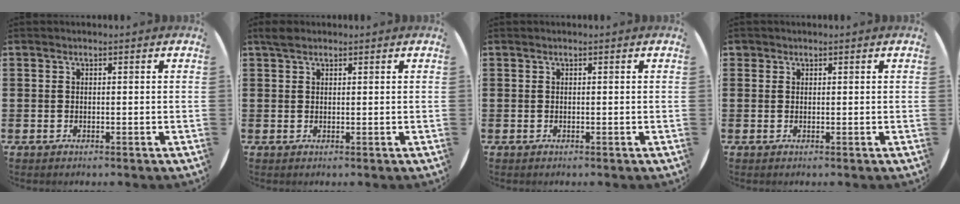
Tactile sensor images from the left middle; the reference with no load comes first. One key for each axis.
{"total": 1.4, "fx": 1.2, "fy": 0.6, "fz": 0.5, "tx": -0.004, "ty": 0.002, "tz": 0.020}
{"total": 0.0}
{"total": 0.6, "fx": 0.5, "fy": 0.4, "fz": -0.1, "tx": 0.001, "ty": 0.003, "tz": 0.010}